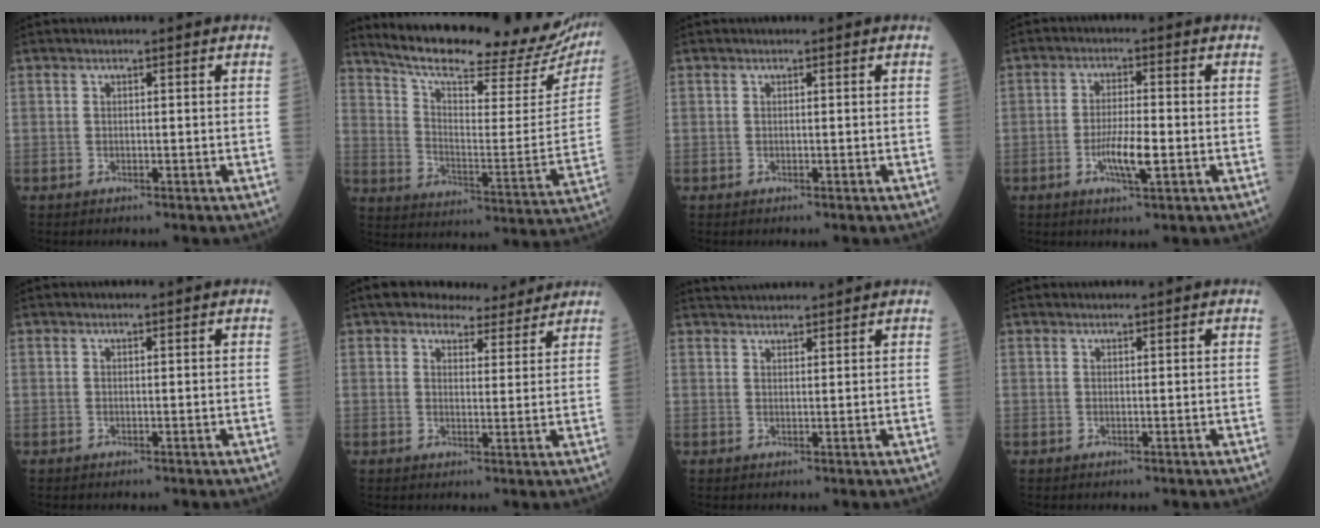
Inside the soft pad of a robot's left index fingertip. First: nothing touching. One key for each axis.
{"total": 27.0, "fx": 24.1, "fy": 4.6, "fz": 11.3, "tx": -0.178, "ty": -0.061, "tz": 0.316}
{"total": 0.0}
{"total": 5.2, "fx": -1.7, "fy": 0.7, "fz": 4.9, "tx": -0.091, "ty": -0.007, "tz": -0.031}
{"total": 0.5, "fx": 0.5, "fy": 0.0, "fz": 0.0, "tx": -0.003, "ty": 0.003, "tz": 0.008}
{"total": 7.5, "fx": 6.8, "fy": 2.6, "fz": 1.9, "tx": -0.012, "ty": 0.008, "tz": 0.082}
{"total": 6.6, "fx": 6.4, "fy": 0.5, "fz": 1.5, "tx": -0.021, "ty": 0.034, "tz": 0.094}
{"total": 1.5, "fx": 1.5, "fy": 0.1, "fz": 0.3, "tx": -0.002, "ty": 0.012, "tz": 0.022}